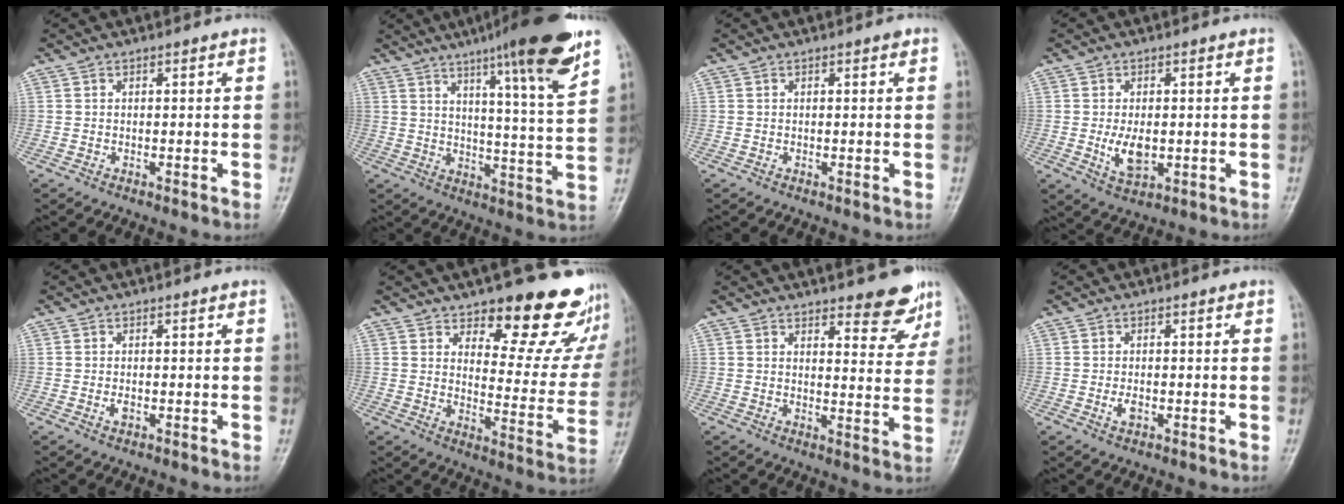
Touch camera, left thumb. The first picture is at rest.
{"total": 17.8, "force": [11.4, 1.5, 13.6], "torque": [-0.183, -0.054, 0.160]}
{"total": 0.6, "force": [0.3, 0.2, 0.4], "torque": [-0.006, -0.001, 0.002]}
{"total": 5.5, "force": [-0.4, 3.1, 4.5], "torque": [-0.075, -0.011, 0.001]}
{"total": 1.2, "force": [-0.2, 0.7, 1.0], "torque": [-0.014, -0.001, -0.002]}
{"total": 17.8, "force": [14.1, 6.7, 8.5], "torque": [-0.050, -0.112, 0.172]}
{"total": 8.0, "force": [5.9, 2.7, 4.7], "torque": [-0.028, -0.041, 0.073]}
{"total": 1.8, "force": [-0.4, 1.0, 1.4], "torque": [-0.025, -0.001, -0.006]}